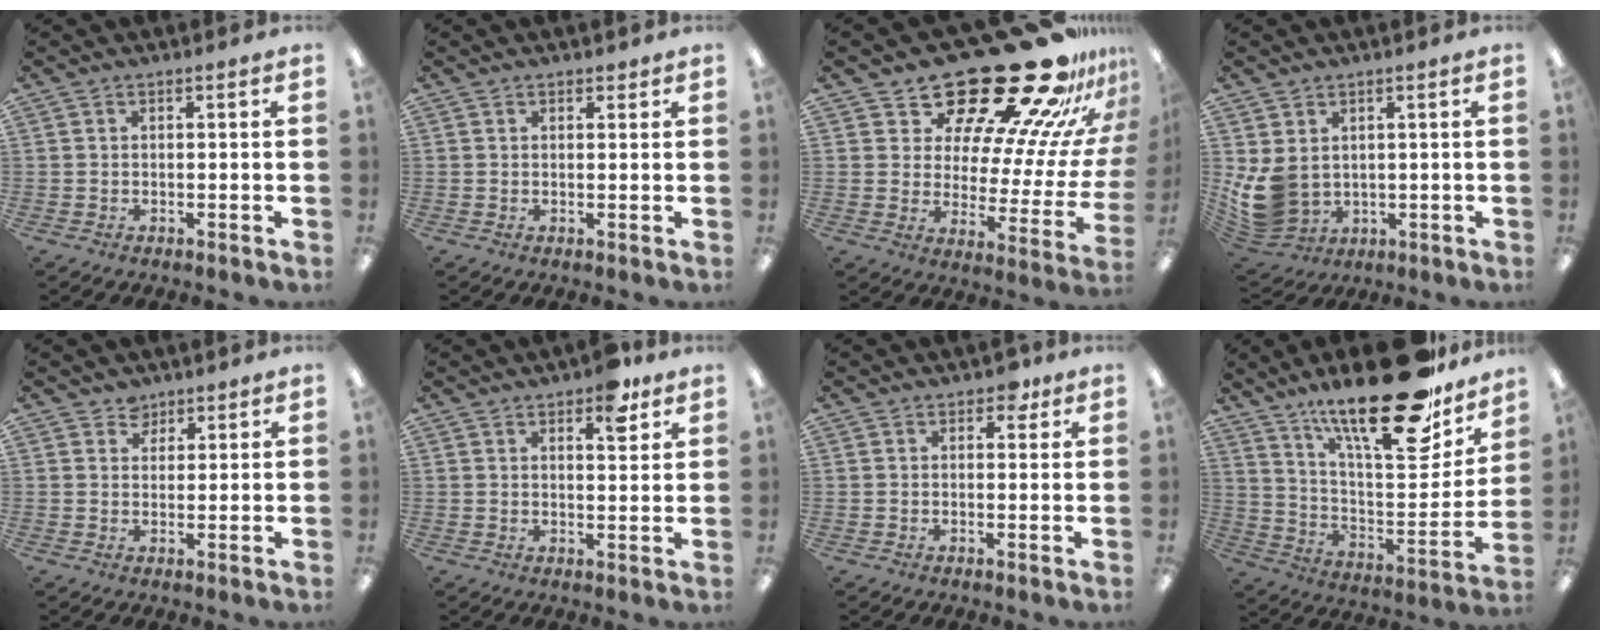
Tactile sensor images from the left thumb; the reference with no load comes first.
{"total": 1.1, "force": [0.8, 0.7, 0.2], "torque": [0.004, -0.002, 0.014]}
{"total": 27.4, "force": [22.1, 9.8, 13.0], "torque": [-0.165, -0.178, 0.378]}
{"total": 9.4, "force": [1.2, 7.6, 5.4], "torque": [-0.133, -0.014, 0.028]}
{"total": 3.0, "force": [2.3, 2.0, 0.1], "torque": [0.008, -0.009, 0.041]}
{"total": 6.5, "force": [4.4, 2.7, 3.9], "torque": [-0.040, -0.021, 0.071]}
{"total": 3.3, "force": [1.8, 2.1, 1.7], "torque": [-0.013, -0.002, 0.028]}
{"total": 27.2, "force": [19.8, 8.0, 16.9], "torque": [-0.256, -0.127, 0.327]}